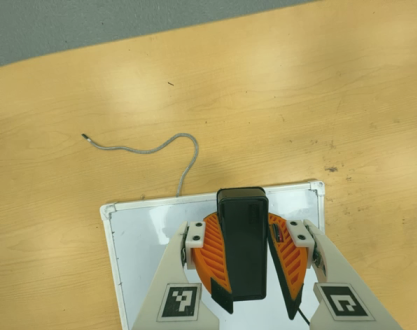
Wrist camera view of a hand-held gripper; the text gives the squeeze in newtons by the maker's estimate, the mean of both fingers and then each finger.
{"total": 11.0, "left": 10.6, "right": 11.3}